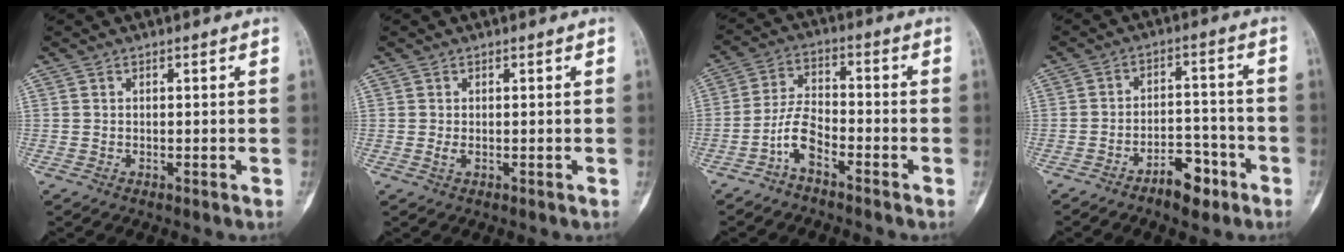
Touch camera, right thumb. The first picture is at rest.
{"total": 0.8, "force": [-0.1, 0.4, 0.7], "torque": [-0.020, -0.002, 0.000]}
{"total": 6.1, "force": [-3.7, 2.4, 4.2], "torque": [-0.081, 0.036, -0.080]}
{"total": 7.2, "force": [-4.7, 3.4, 4.3], "torque": [-0.049, 0.042, -0.073]}